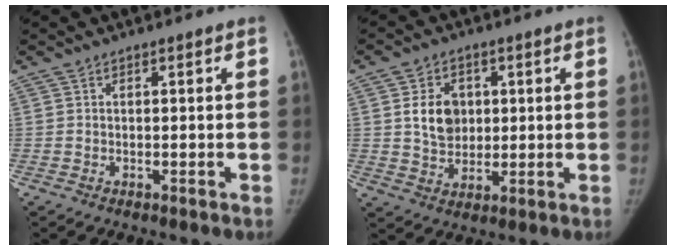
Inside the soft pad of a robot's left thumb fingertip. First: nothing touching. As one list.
[{"total": 8.1, "force": [1.7, 6.3, 4.8], "torque": [-0.052, -0.011, 0.036]}]